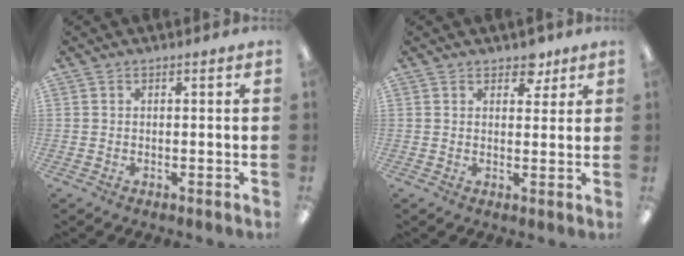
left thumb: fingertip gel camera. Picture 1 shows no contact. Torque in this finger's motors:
{"motor_torque": [0.43, 0.08, 0.79, -0.18, 0.00]}